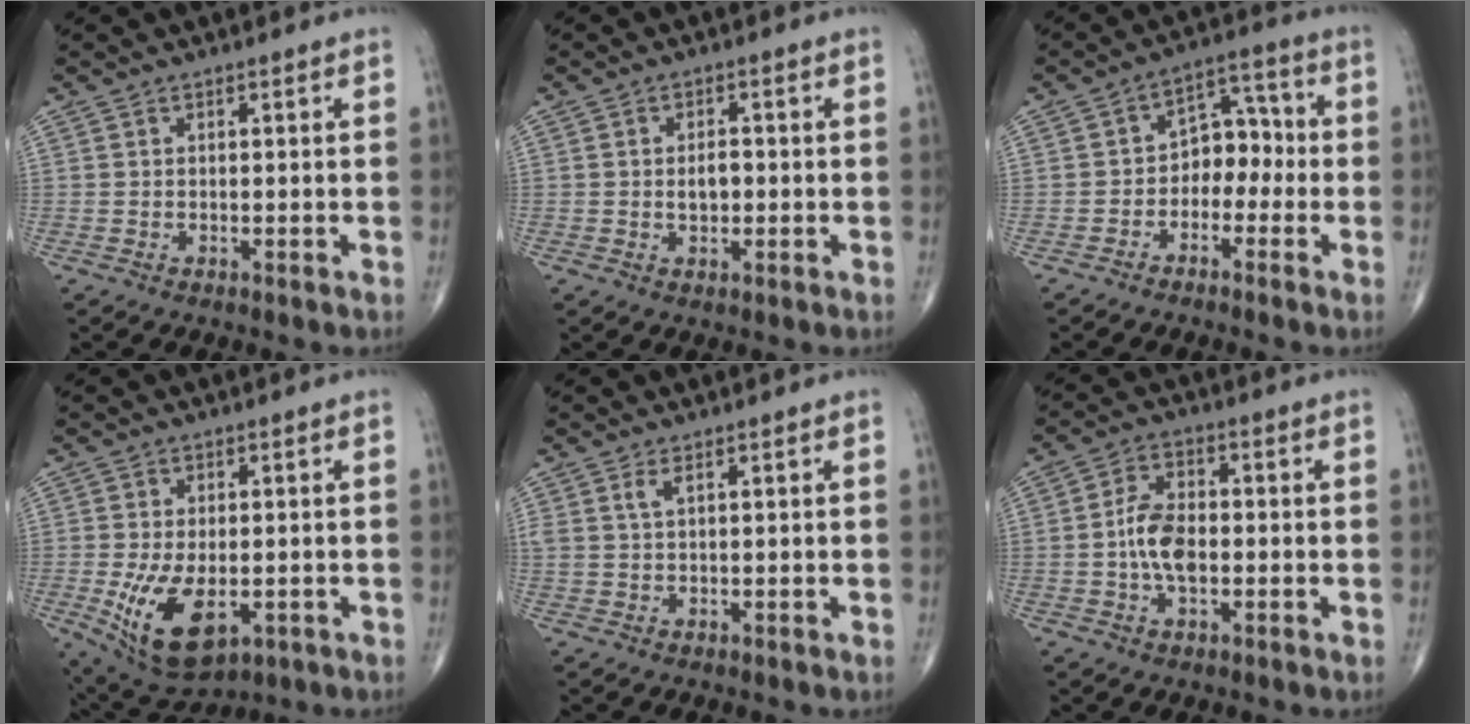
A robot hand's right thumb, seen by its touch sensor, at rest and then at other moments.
{"total": 3.1, "force": [-0.3, 1.9, 2.5], "torque": [-0.036, 0.004, -0.004]}
{"total": 7.5, "force": [-1.9, 5.3, 4.9], "torque": [-0.036, 0.043, -0.046]}
{"total": 12.0, "force": [-3.0, 6.6, 9.6], "torque": [-0.162, -0.009, -0.030]}
{"total": 1.8, "force": [0.8, 0.6, 1.4], "torque": [-0.036, 0.005, 0.022]}
{"total": 7.6, "force": [-1.1, 4.3, 6.2], "torque": [-0.113, 0.013, -0.026]}